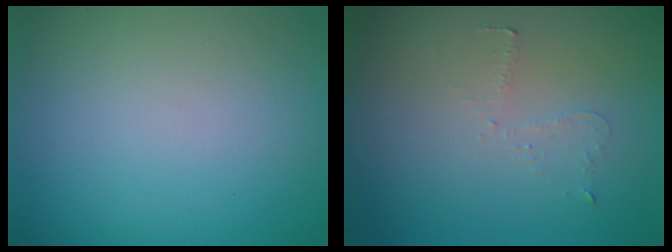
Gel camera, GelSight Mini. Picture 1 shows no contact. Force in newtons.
{"total": 0.7, "press": 0.6, "slide": 0.4}